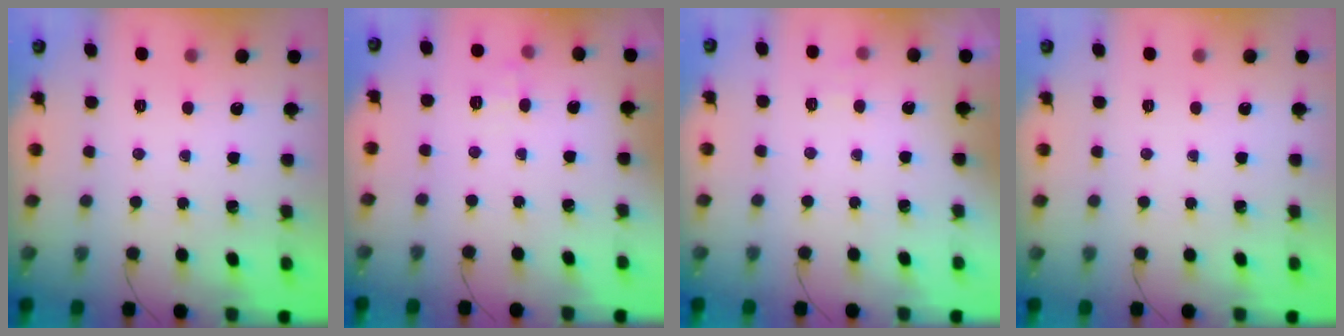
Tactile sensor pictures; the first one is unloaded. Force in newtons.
{"total": 5.1, "press": 4.8, "slide": 1.5}
{"total": 3.1, "press": 2.5, "slide": 1.8}
{"total": 0.0}